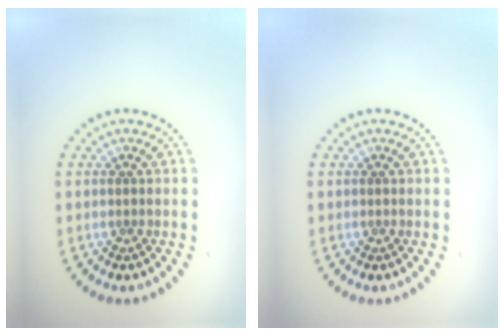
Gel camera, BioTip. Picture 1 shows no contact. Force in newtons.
{"total": 0.0}